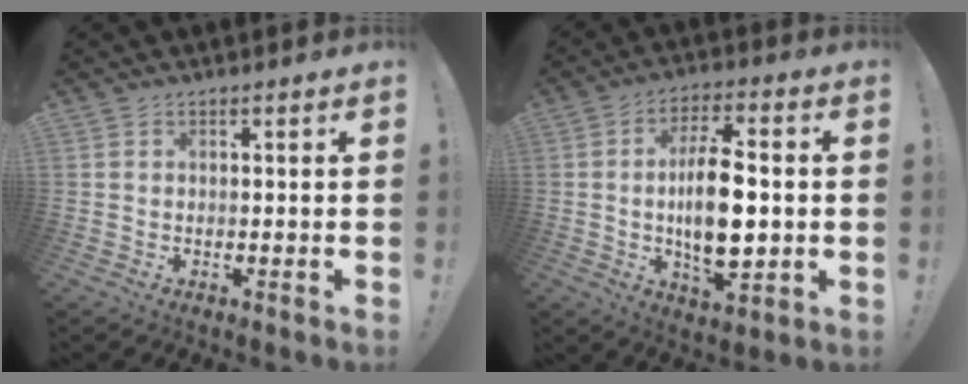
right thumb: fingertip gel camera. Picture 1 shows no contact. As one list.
[{"total": 14.9, "force": [-0.7, 6.5, 13.4], "torque": [-0.240, -0.001, -0.020]}]